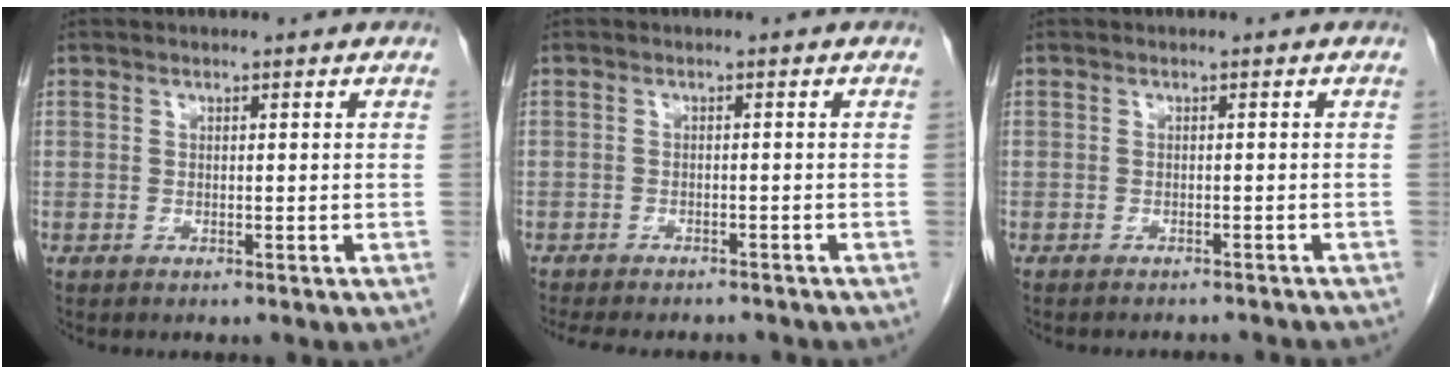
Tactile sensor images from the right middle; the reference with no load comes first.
{"total": 10.4, "force": [-9.2, 3.0, 3.8], "torque": [-0.066, -0.006, -0.118]}
{"total": 6.5, "force": [-6.0, 1.5, 1.9], "torque": [-0.018, -0.004, -0.064]}